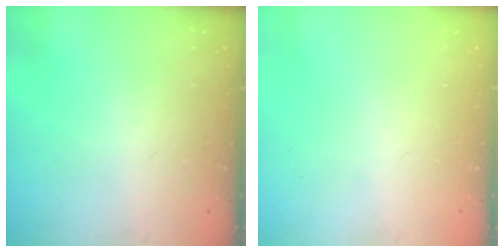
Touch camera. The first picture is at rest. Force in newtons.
{"total": 0.0}